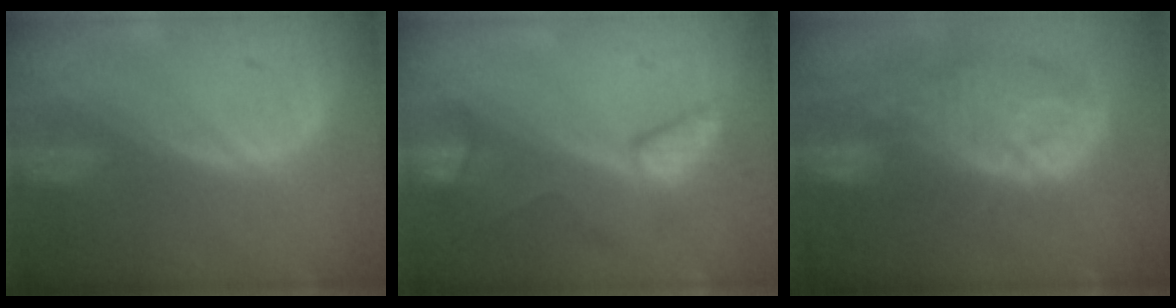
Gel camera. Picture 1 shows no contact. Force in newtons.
{"total": 7.5, "press": 6.9, "slide": 3.0}
{"total": 12.1, "press": 10.9, "slide": 5.2}